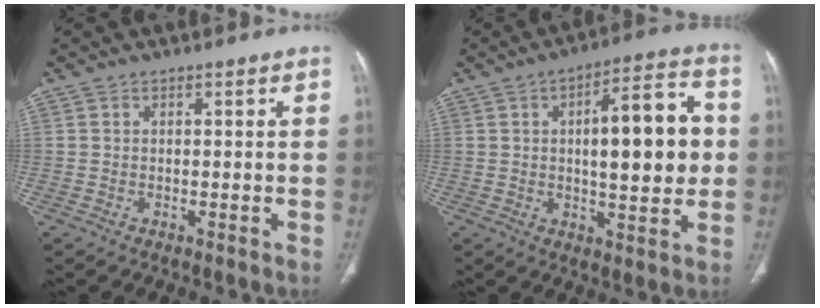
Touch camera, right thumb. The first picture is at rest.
{"total": 16.4, "force": [1.6, 5.9, 15.3], "torque": [-0.192, 0.018, 0.019]}